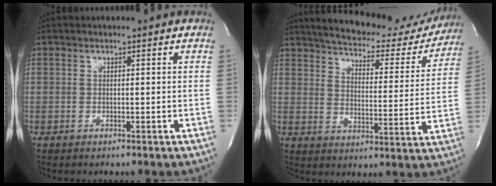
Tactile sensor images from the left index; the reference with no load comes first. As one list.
[{"total": 22.2, "force": [20.0, 6.0, 7.4], "torque": [-0.112, -0.028, 0.251]}]